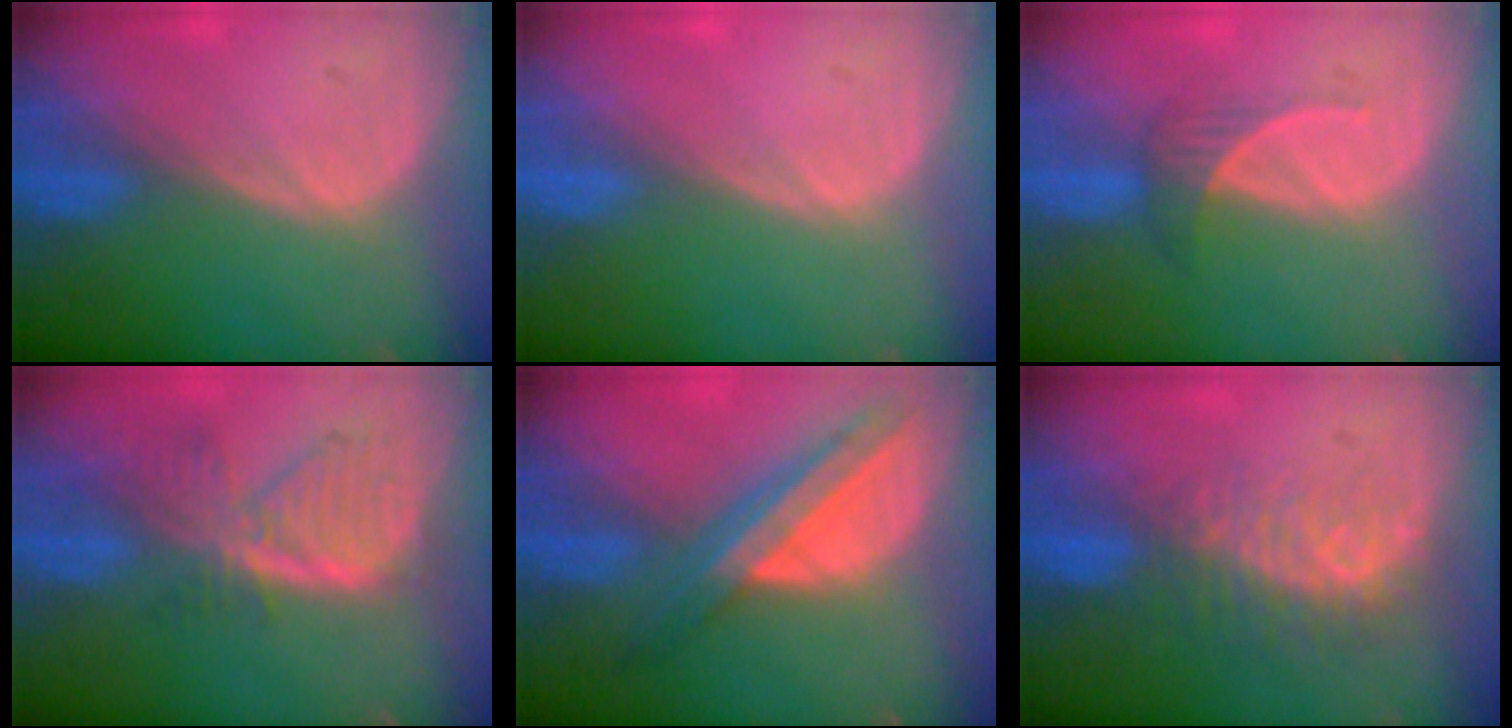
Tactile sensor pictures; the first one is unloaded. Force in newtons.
{"total": 0.0}
{"total": 2.8, "press": 2.7, "slide": 0.9}
{"total": 8.1, "press": 7.0, "slide": 4.0}
{"total": 8.3, "press": 7.1, "slide": 4.4}
{"total": 8.3, "press": 7.1, "slide": 4.4}